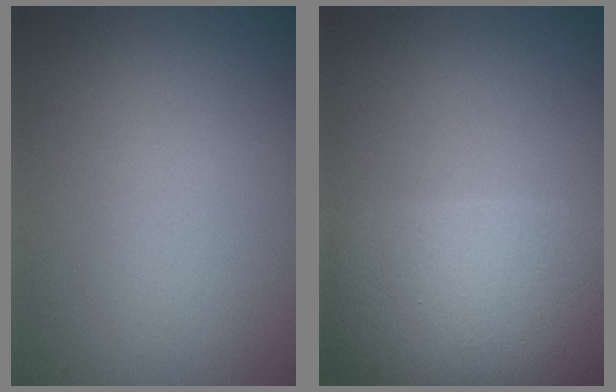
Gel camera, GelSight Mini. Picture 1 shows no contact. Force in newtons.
{"total": 9.4, "press": 9.3, "slide": 0.8}